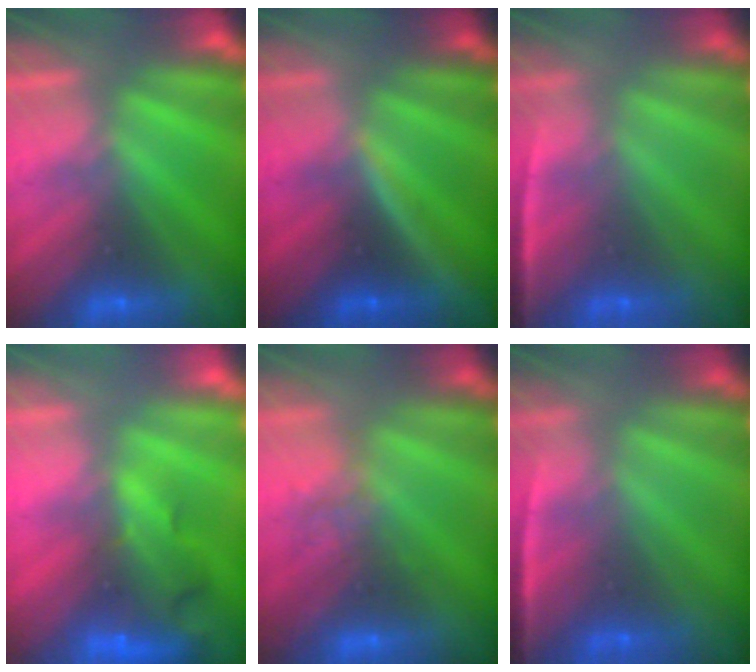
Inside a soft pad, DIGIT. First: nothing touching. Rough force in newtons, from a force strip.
{"total": 3.9}
{"total": 1.4}
{"total": 7.1}
{"total": 2.8}
{"total": 1.4}